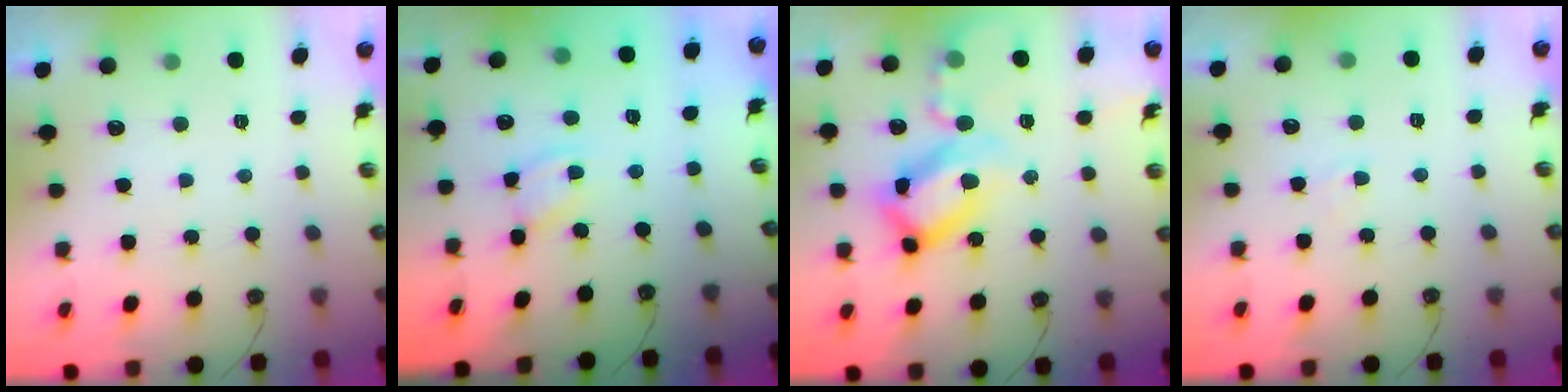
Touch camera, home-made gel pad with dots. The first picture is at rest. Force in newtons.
{"total": 1.9, "press": 1.9, "slide": 0.3}
{"total": 22.1, "press": 22.0, "slide": 2.1}
{"total": 2.7, "press": 2.7, "slide": 0.4}